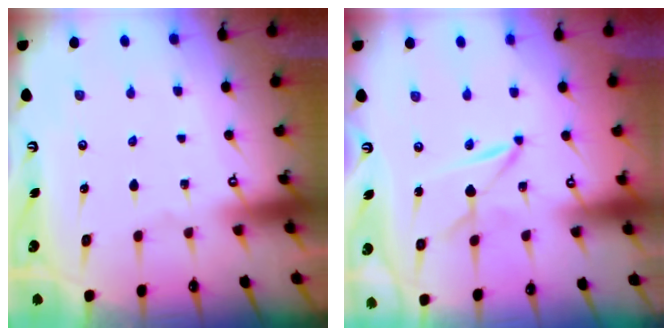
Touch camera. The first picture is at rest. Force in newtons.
{"total": 2.0, "press": 2.0, "slide": 0.1}